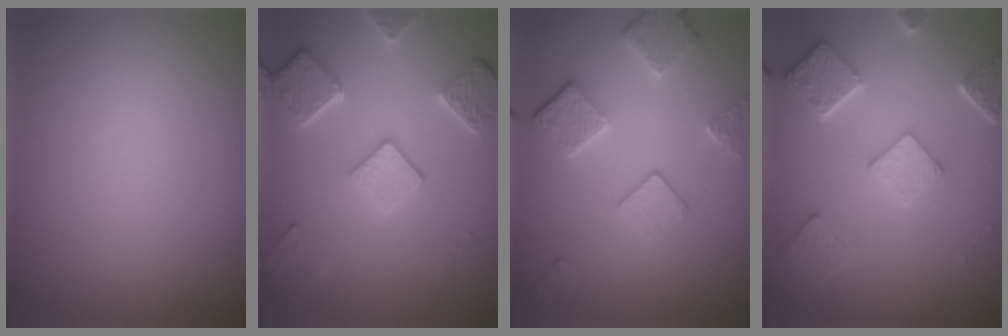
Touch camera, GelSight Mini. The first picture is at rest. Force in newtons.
{"total": 5.0, "press": 3.9, "slide": 3.1}
{"total": 3.7, "press": 2.9, "slide": 2.3}
{"total": 4.9, "press": 3.9, "slide": 2.9}